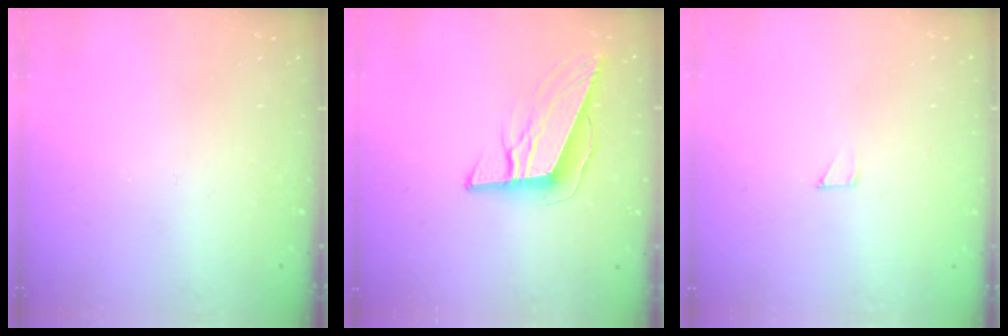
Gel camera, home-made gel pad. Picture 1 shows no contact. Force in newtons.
{"total": 10.8, "press": 10.3, "slide": 3.1}
{"total": 2.0, "press": 2.0, "slide": 0.0}